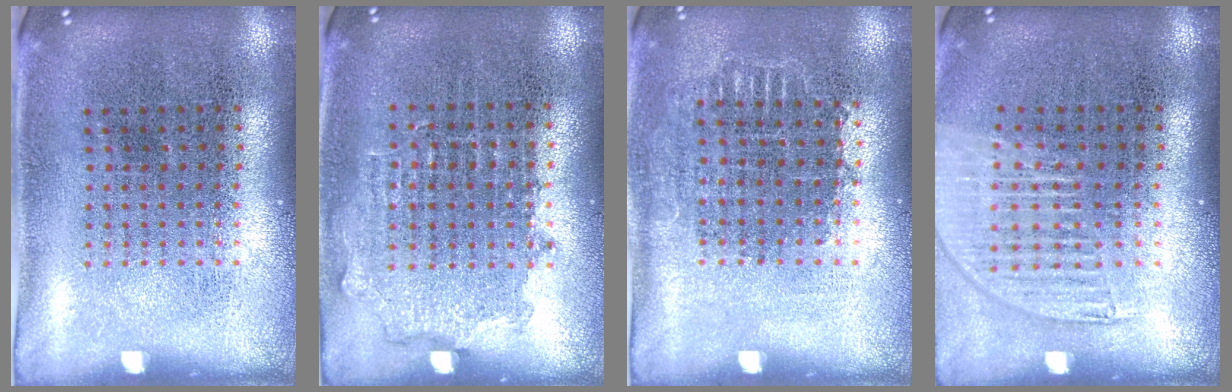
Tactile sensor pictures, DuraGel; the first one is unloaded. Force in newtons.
{"total": 0.8, "press": 0.8, "slide": 0.3}
{"total": 0.7, "press": 0.7, "slide": 0.1}
{"total": 1.5, "press": 1.3, "slide": 0.7}